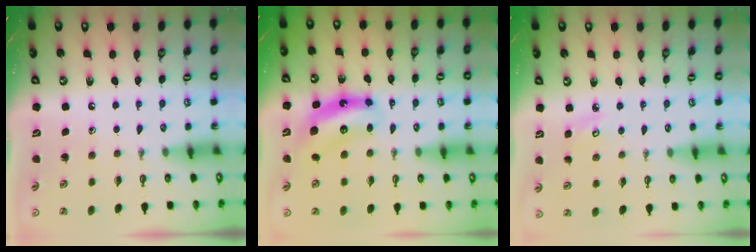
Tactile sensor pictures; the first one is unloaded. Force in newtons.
{"total": 6.8, "press": 6.8, "slide": 0.2}
{"total": 3.8, "press": 3.8, "slide": 0.3}